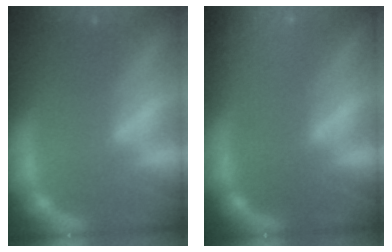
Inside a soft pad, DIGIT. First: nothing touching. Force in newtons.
{"total": 10.0}